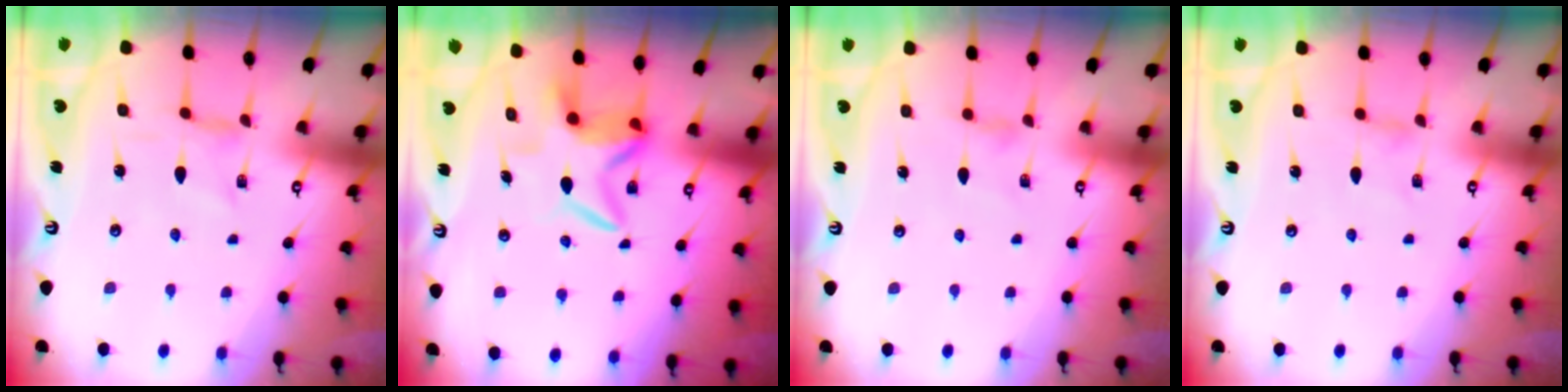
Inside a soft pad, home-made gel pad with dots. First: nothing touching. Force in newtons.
{"total": 8.0, "press": 8.0, "slide": 0.6}
{"total": 2.0, "press": 2.0, "slide": 0.4}
{"total": 0.0}